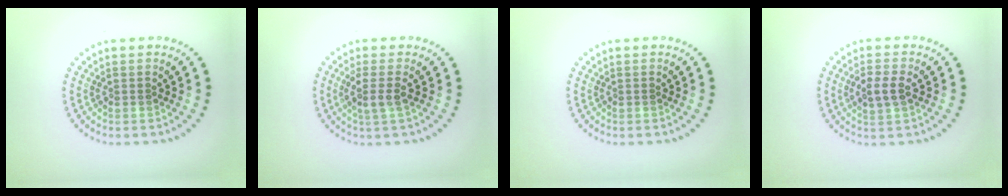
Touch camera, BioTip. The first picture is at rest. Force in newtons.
{"total": 2.1, "press": 1.7, "slide": 1.2}
{"total": 0.0}
{"total": 2.6, "press": 2.6, "slide": 0.3}